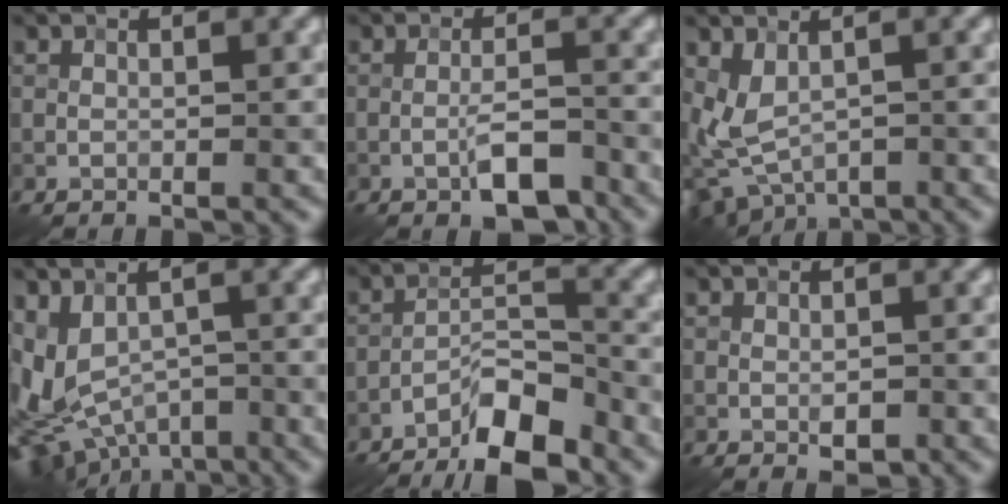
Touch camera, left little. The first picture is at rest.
{"total": 4.0, "force": [-2.2, 1.1, 3.2], "torque": [-0.058, 0.005, -0.040]}
{"total": 3.7, "force": [-1.0, 2.4, 2.6], "torque": [-0.052, -0.006, -0.017]}
{"total": 7.8, "force": [-2.5, 4.9, 5.4], "torque": [-0.099, -0.019, -0.039]}
{"total": 6.9, "force": [-5.1, 1.8, 4.3], "torque": [-0.069, 0.007, -0.095]}
{"total": 1.6, "force": [-0.5, 0.8, 1.3], "torque": [-0.020, -0.001, -0.007]}